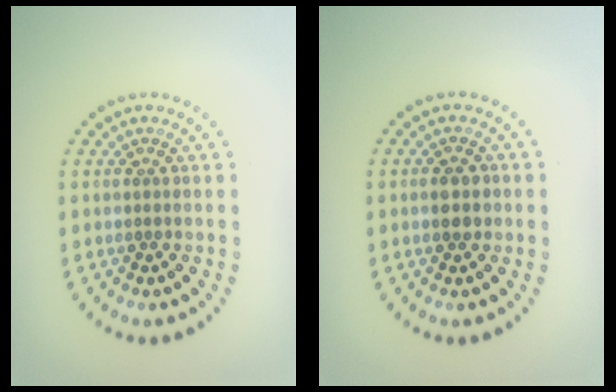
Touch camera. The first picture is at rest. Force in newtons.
{"total": 1.9, "press": 1.9, "slide": 0.1}